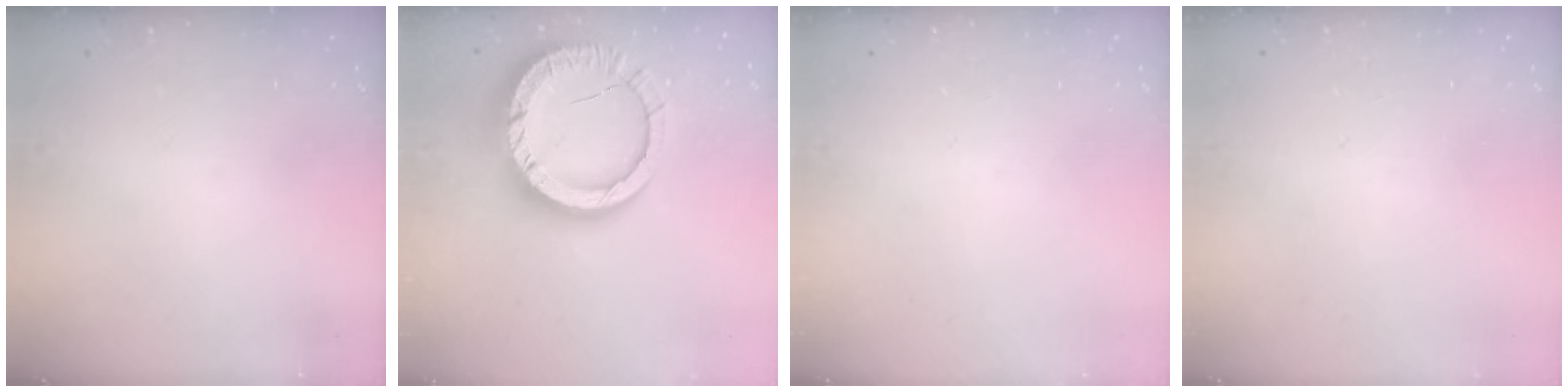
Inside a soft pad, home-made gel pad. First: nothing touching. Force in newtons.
{"total": 19.3, "press": 19.2, "slide": 1.7}
{"total": 0.0}
{"total": 2.6, "press": 2.6, "slide": 0.2}